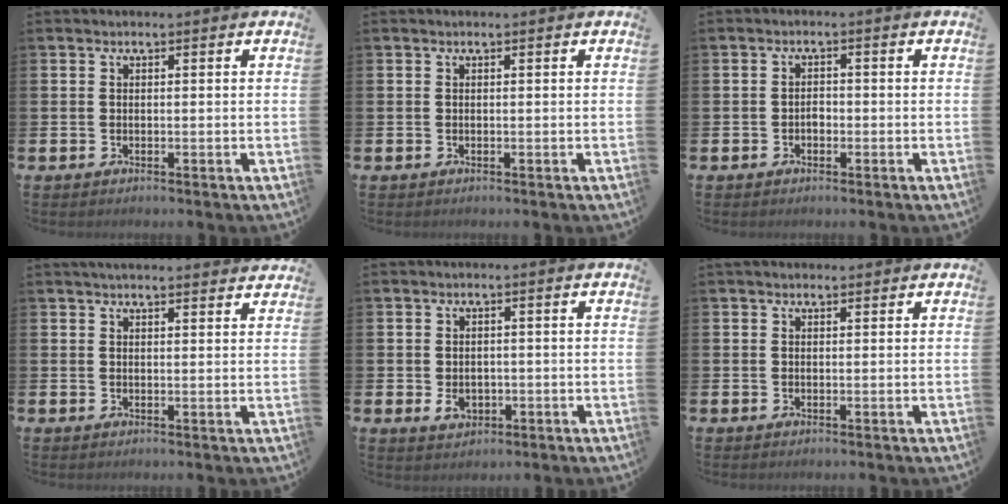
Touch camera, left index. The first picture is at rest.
{"total": 0.0}
{"total": 1.3, "force": [-0.5, 1.0, 0.8], "torque": [-0.006, -0.002, -0.012]}
{"total": 2.5, "force": [2.4, 0.0, 0.3], "torque": [-0.009, -0.009, 0.044]}
{"total": 2.5, "force": [-0.4, 1.9, 1.7], "torque": [-0.019, -0.002, -0.012]}
{"total": 0.9, "force": [0.8, 0.4, 0.2], "torque": [0.010, -0.001, 0.010]}